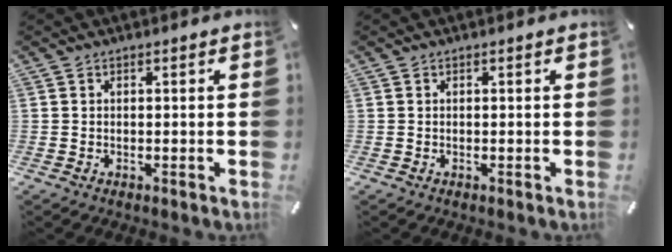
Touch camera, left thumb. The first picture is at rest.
{"total": 0.0}